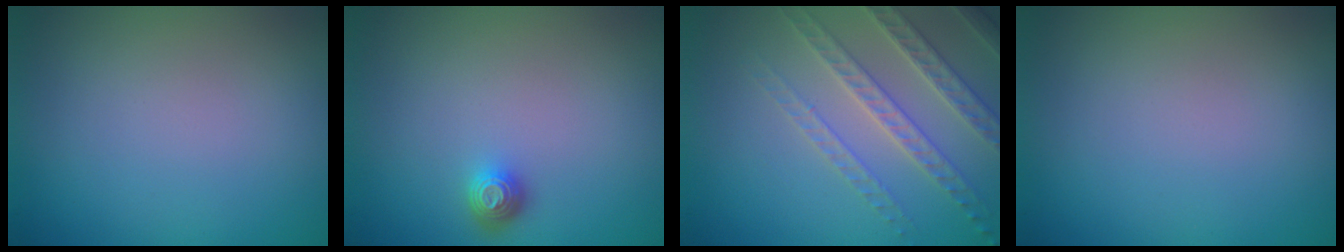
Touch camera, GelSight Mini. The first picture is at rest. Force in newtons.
{"total": 1.3, "press": 1.1, "slide": 0.7}
{"total": 3.8, "press": 3.6, "slide": 1.0}
{"total": 0.0}